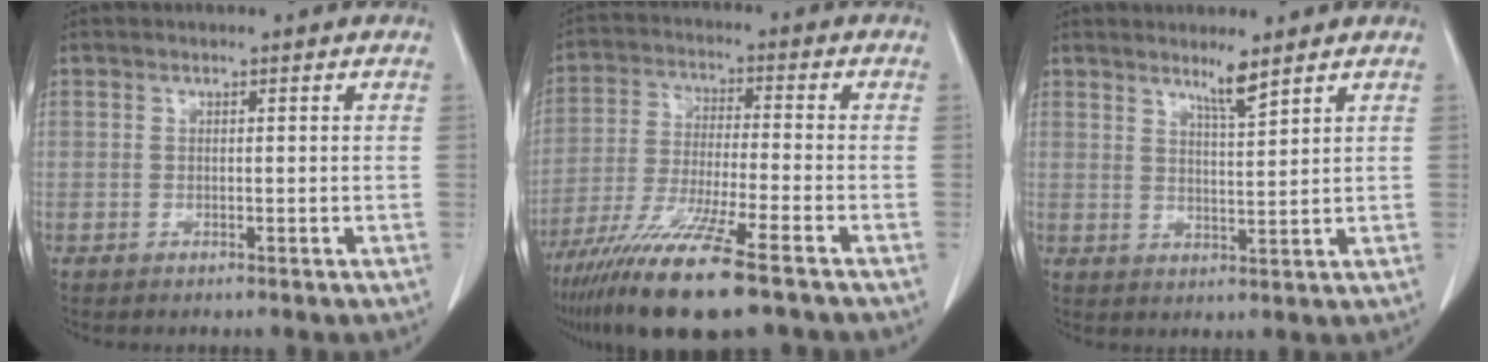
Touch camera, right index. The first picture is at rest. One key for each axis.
{"total": 14.8, "fx": -10.2, "fy": 0.5, "fz": 10.7, "tx": -0.216, "ty": -0.047, "tz": -0.182}
{"total": 3.7, "fx": 3.0, "fy": -0.4, "fz": 2.2, "tx": -0.042, "ty": -0.011, "tz": 0.055}